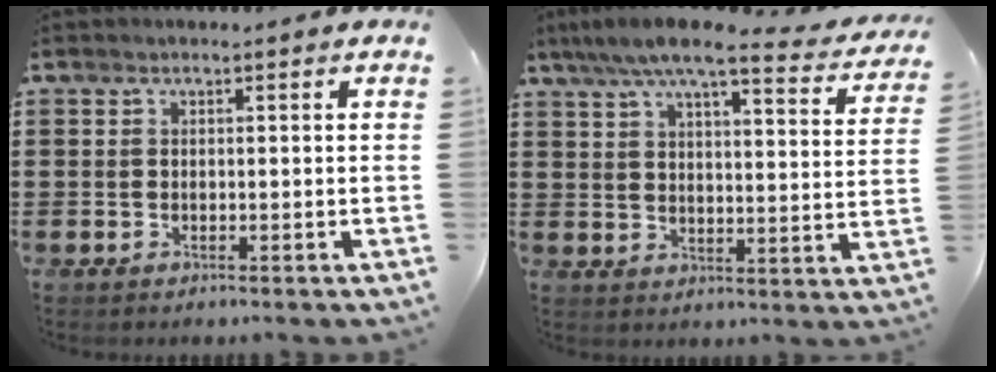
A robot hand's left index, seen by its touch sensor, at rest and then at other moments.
{"total": 8.2, "force": [6.7, 0.5, 4.7], "torque": [-0.105, -0.033, 0.114]}